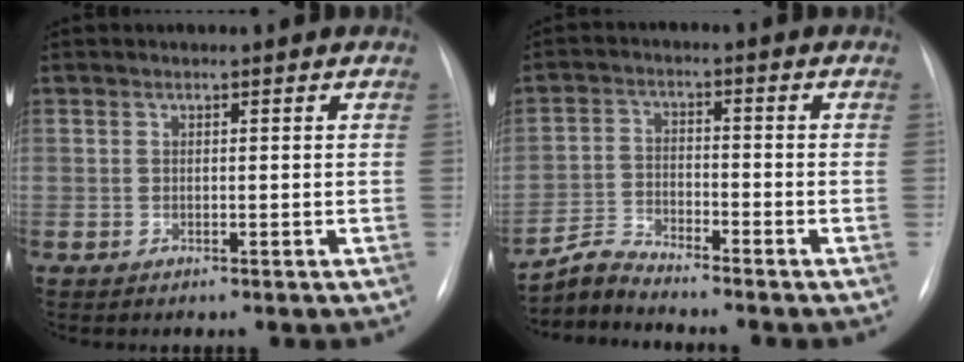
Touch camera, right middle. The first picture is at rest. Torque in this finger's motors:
{"motor_torque": [-0.22, -0.06, -0.02, -0.01]}